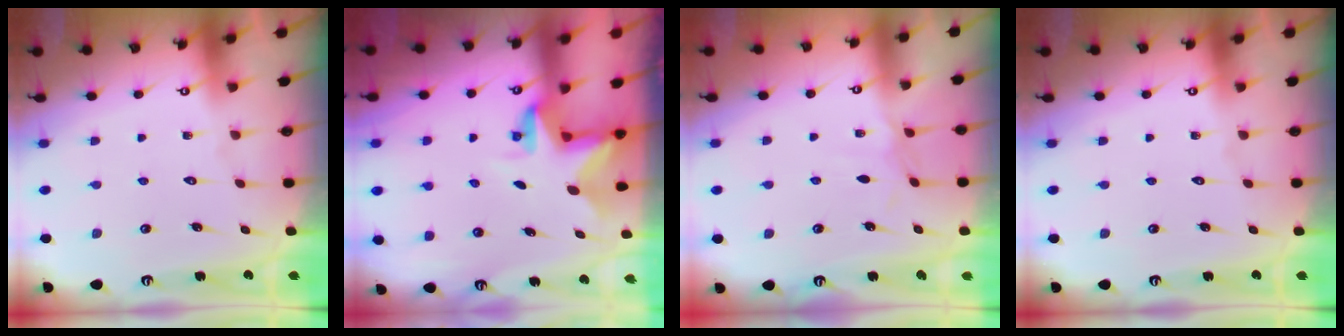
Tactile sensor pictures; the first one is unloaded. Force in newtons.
{"total": 3.5, "press": 3.5, "slide": 0.2}
{"total": 3.0, "press": 3.0, "slide": 0.5}
{"total": 0.0}